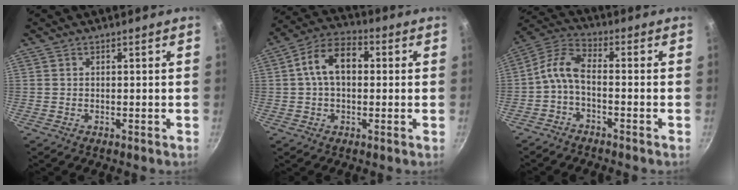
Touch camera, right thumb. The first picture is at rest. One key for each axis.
{"total": 10.6, "fx": 1.3, "fy": 6.8, "fz": 8.0, "tx": -0.116, "ty": 0.030, "tz": 0.007}
{"total": 6.8, "fx": -2.2, "fy": 2.9, "fz": 5.8, "tx": -0.140, "ty": 0.036, "tz": -0.056}